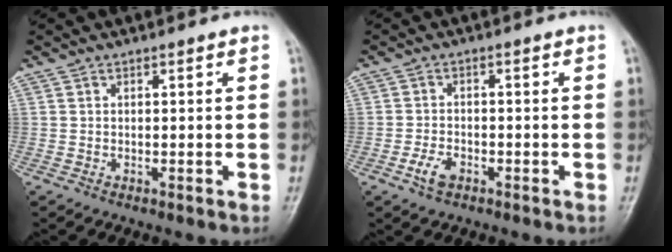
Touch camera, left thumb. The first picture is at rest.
{"total": 3.5, "force": [-1.8, 2.0, 2.1], "torque": [-0.042, 0.009, -0.034]}